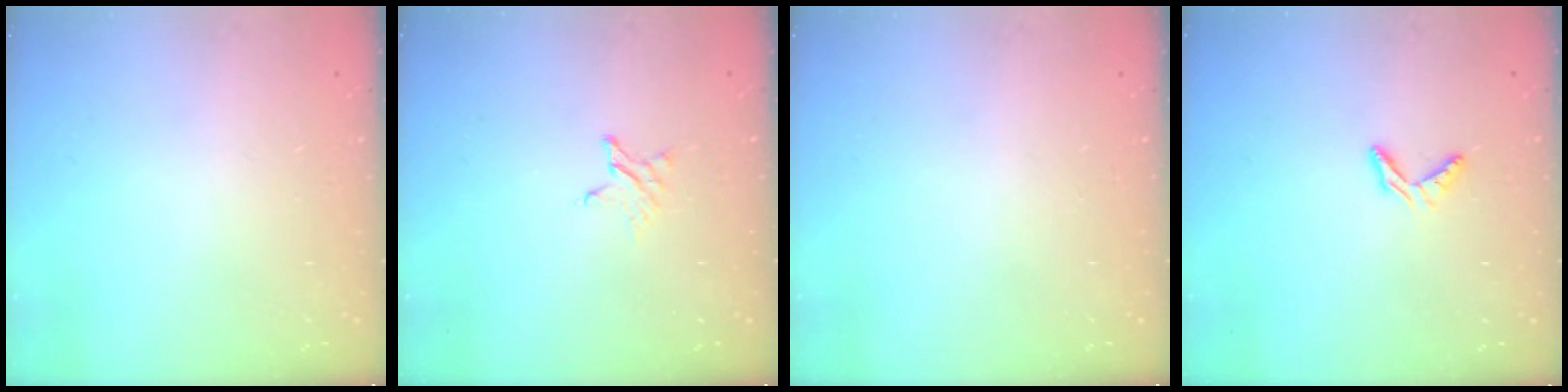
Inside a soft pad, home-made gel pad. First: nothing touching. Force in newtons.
{"total": 2.3, "press": 2.3, "slide": 0.2}
{"total": 0.0}
{"total": 4.2, "press": 4.2, "slide": 0.3}